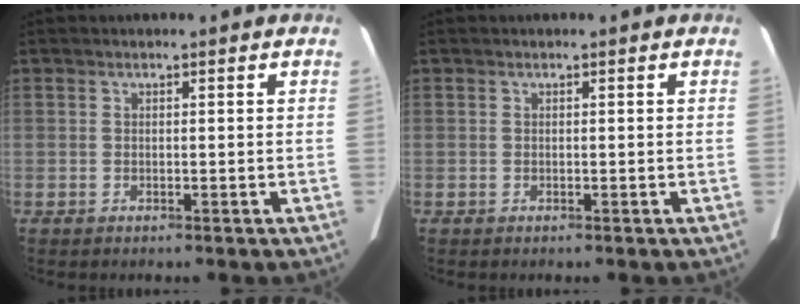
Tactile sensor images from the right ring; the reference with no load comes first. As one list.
[{"total": 0.0}]